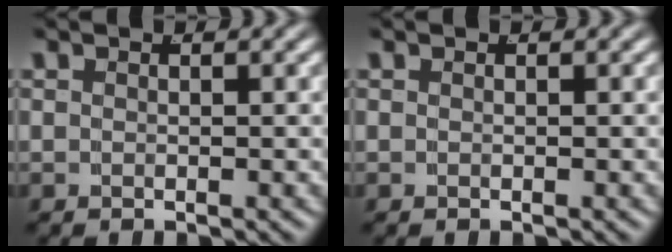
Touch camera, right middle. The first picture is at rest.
{"total": 0.0}